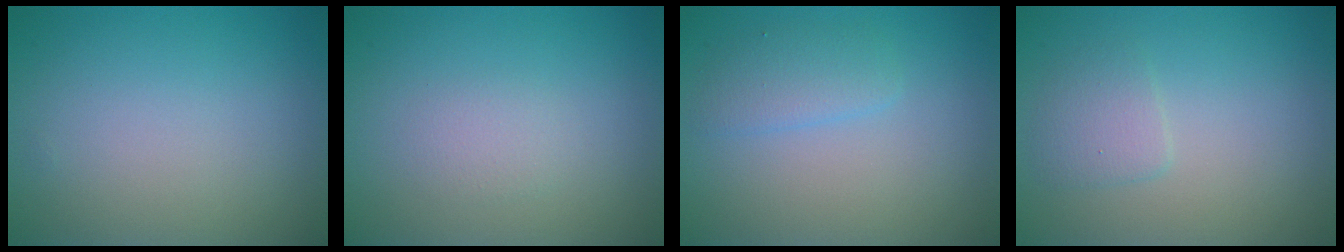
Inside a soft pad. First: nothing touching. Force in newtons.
{"total": 1.1, "press": 1.1, "slide": 0.1}
{"total": 1.9, "press": 1.9, "slide": 0.1}
{"total": 1.6, "press": 1.6, "slide": 0.1}